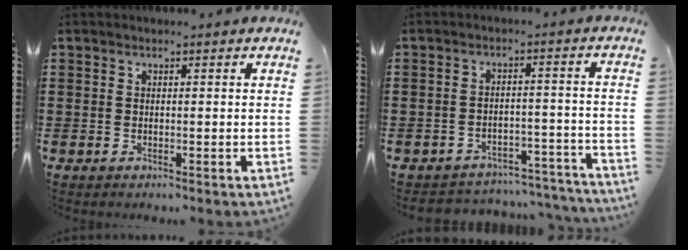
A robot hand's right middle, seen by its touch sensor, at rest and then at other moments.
{"total": 4.1, "force": [-4.0, 0.6, 0.4], "torque": [-0.011, 0.002, -0.085]}